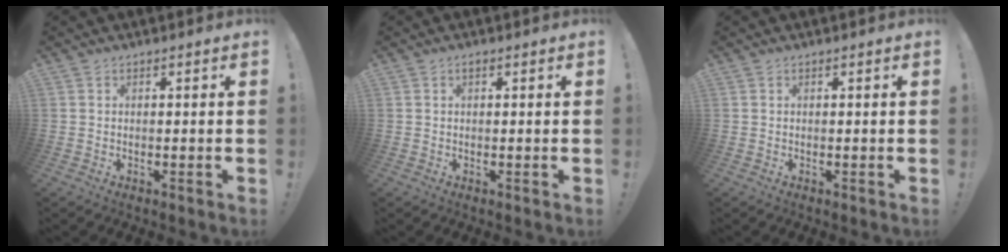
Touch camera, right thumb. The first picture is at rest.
{"total": 0.8, "force": [0.4, 0.3, 0.6], "torque": [-0.010, 0.002, 0.006]}
{"total": 0.0}